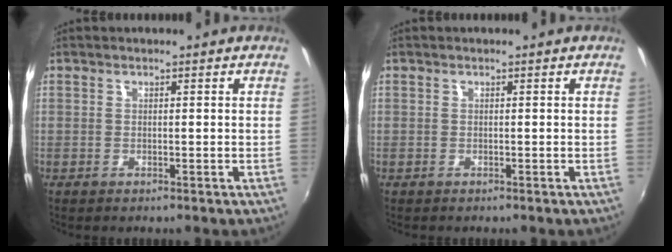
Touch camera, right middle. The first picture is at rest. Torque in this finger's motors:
{"motor_torque": [-0.43, -0.03, -0.09, -0.02]}